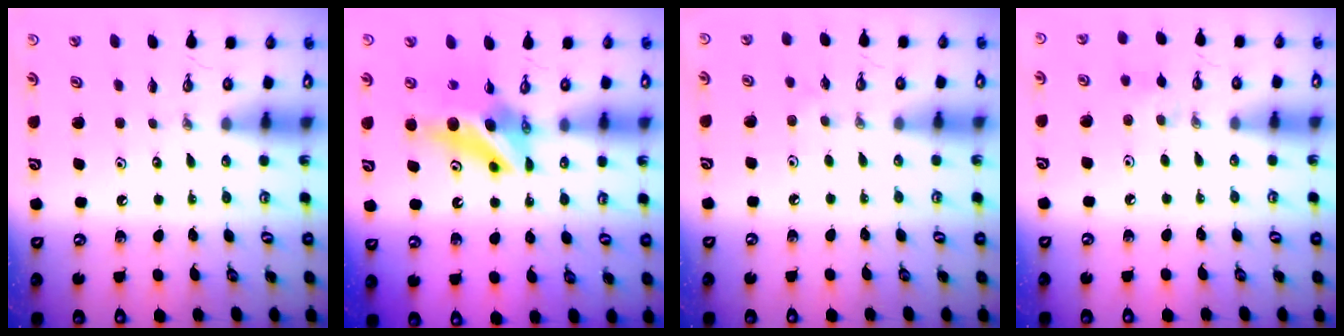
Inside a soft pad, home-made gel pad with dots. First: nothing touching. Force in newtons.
{"total": 11.0, "press": 10.9, "slide": 1.3}
{"total": 3.8, "press": 3.7, "slide": 0.8}
{"total": 6.5, "press": 6.3, "slide": 1.3}